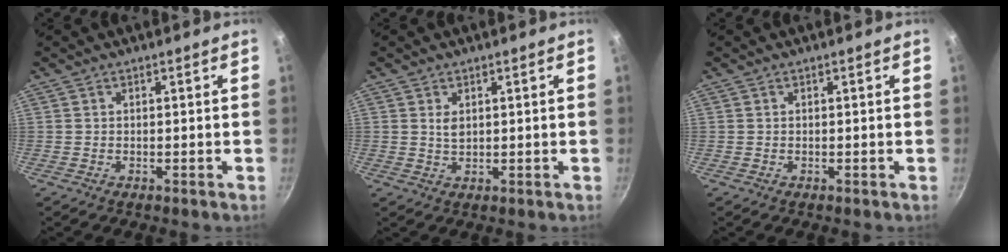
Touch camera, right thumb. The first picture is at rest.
{"total": 2.1, "force": [0.7, 1.3, 1.5], "torque": [-0.026, -0.006, 0.014]}
{"total": 0.0}